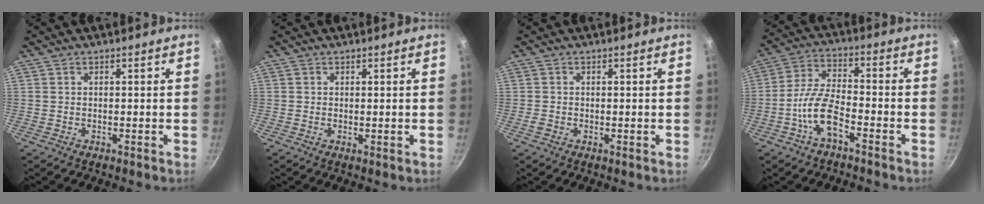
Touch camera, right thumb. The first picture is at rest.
{"total": 0.6, "force": [0.3, 0.4, 0.4], "torque": [-0.004, -0.008, 0.001]}
{"total": 0.9, "force": [-0.2, 0.7, 0.5], "torque": [-0.009, 0.001, -0.006]}
{"total": 9.1, "force": [-4.4, 3.6, 7.1], "torque": [-0.139, 0.034, -0.094]}